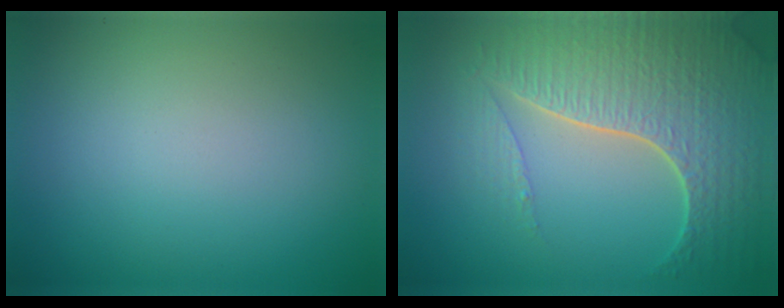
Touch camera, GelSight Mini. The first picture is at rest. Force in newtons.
{"total": 7.5, "press": 5.5, "slide": 5.2}